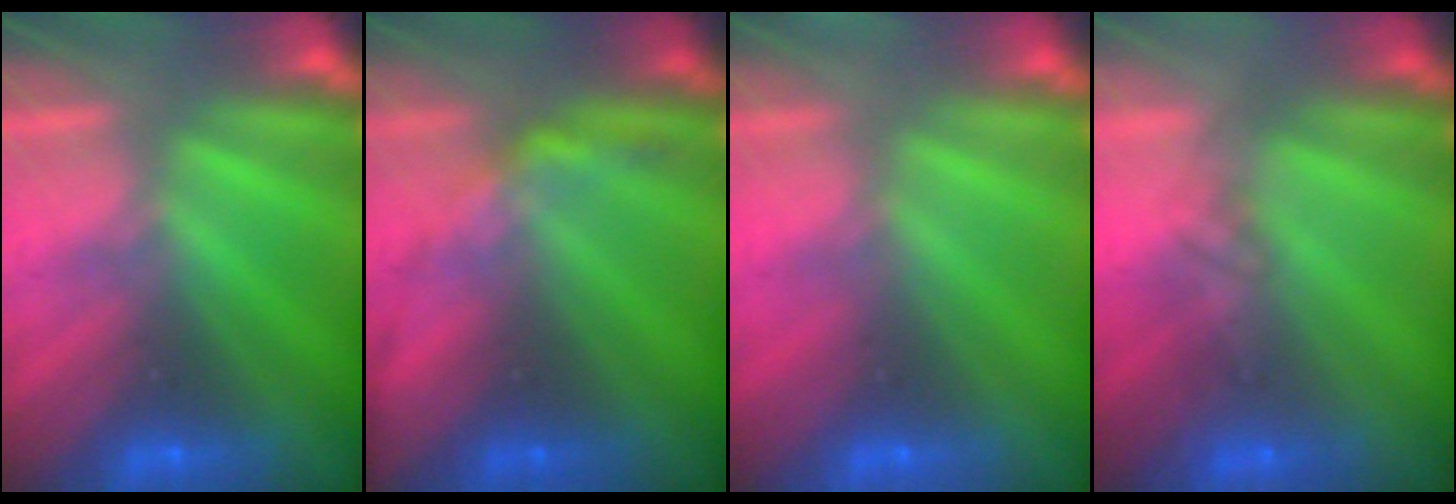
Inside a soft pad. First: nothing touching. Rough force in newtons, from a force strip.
{"total": 2.4}
{"total": 2.4}
{"total": 1.7}